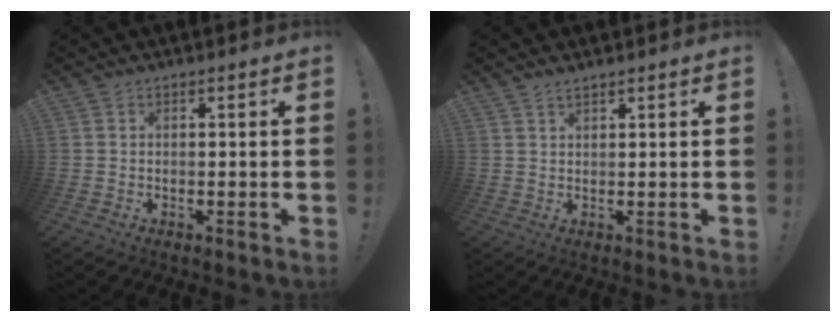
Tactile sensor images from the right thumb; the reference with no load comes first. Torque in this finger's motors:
{"motor_torque": [-0.08, -0.07, 0.10, 0.12, 0.07]}